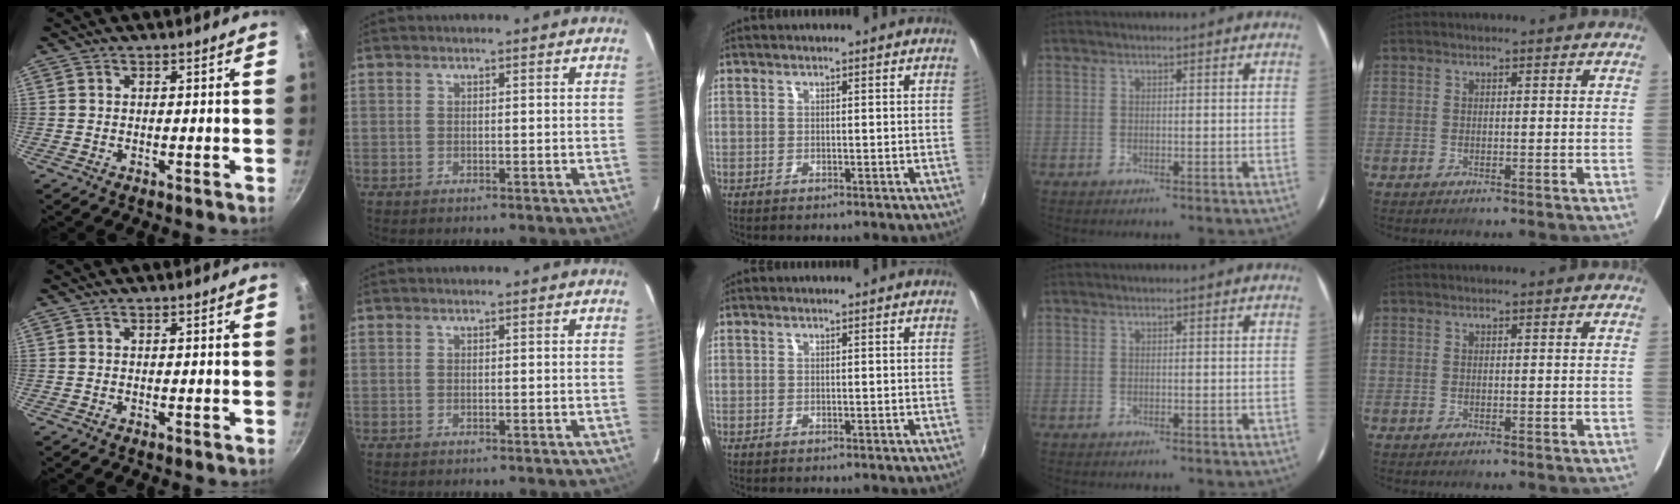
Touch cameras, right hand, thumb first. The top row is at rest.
{}